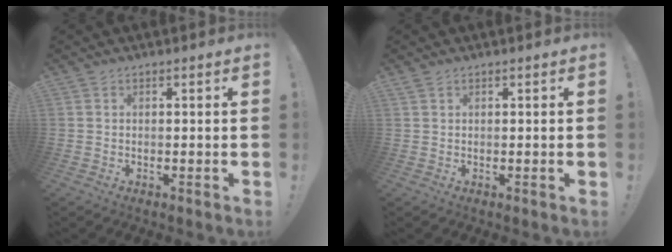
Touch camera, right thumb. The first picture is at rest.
{"total": 0.8, "force": [0.3, 0.0, 0.8], "torque": [-0.017, 0.002, 0.005]}